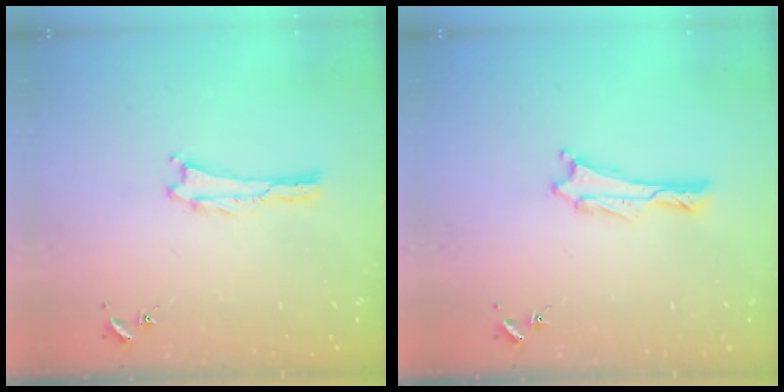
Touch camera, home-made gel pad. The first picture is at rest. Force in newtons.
{"total": 0.6, "press": 0.5, "slide": 0.1}